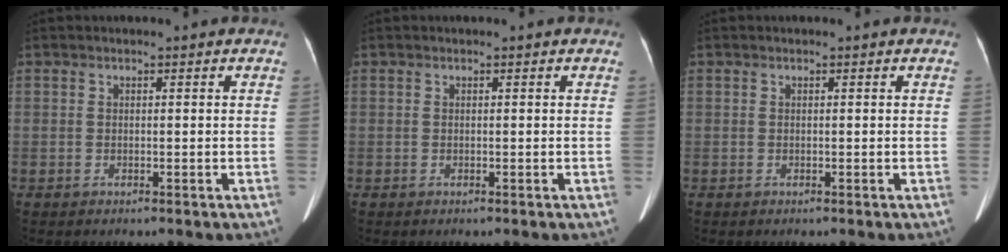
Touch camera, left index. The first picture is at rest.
{"total": 0.0}
{"total": 0.0}